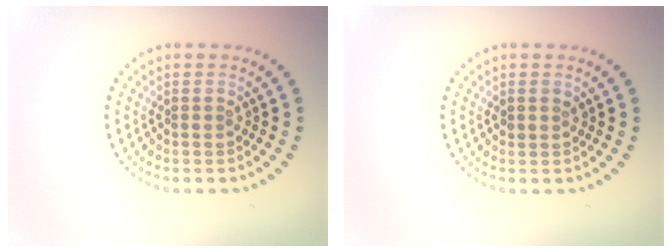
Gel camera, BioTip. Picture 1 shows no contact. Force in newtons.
{"total": 0.8, "press": 0.7, "slide": 0.3}